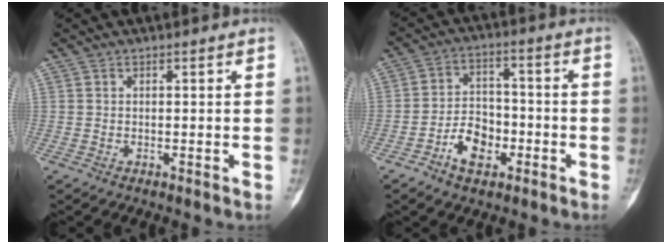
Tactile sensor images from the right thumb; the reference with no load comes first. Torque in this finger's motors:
{"motor_torque": [0.11, 0.14, -0.02, 0.00, 0.06]}